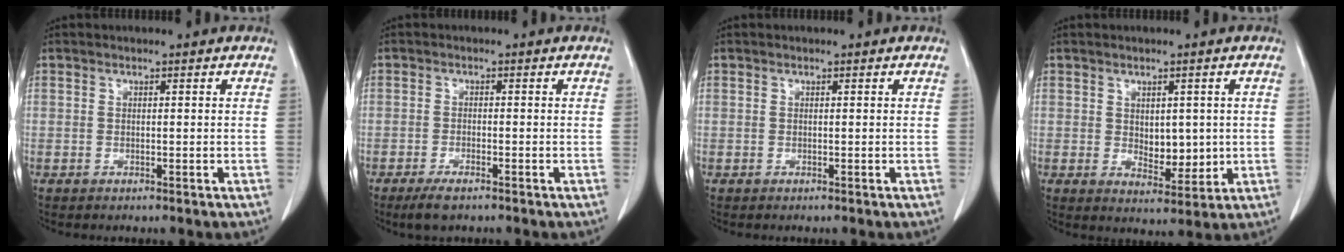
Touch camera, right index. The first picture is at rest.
{"total": 3.5, "force": [-2.6, 0.8, 2.3], "torque": [-0.051, -0.007, -0.044]}
{"total": 0.0}
{"total": 4.9, "force": [0.3, 2.8, 4.0], "torque": [-0.056, -0.008, 0.018]}